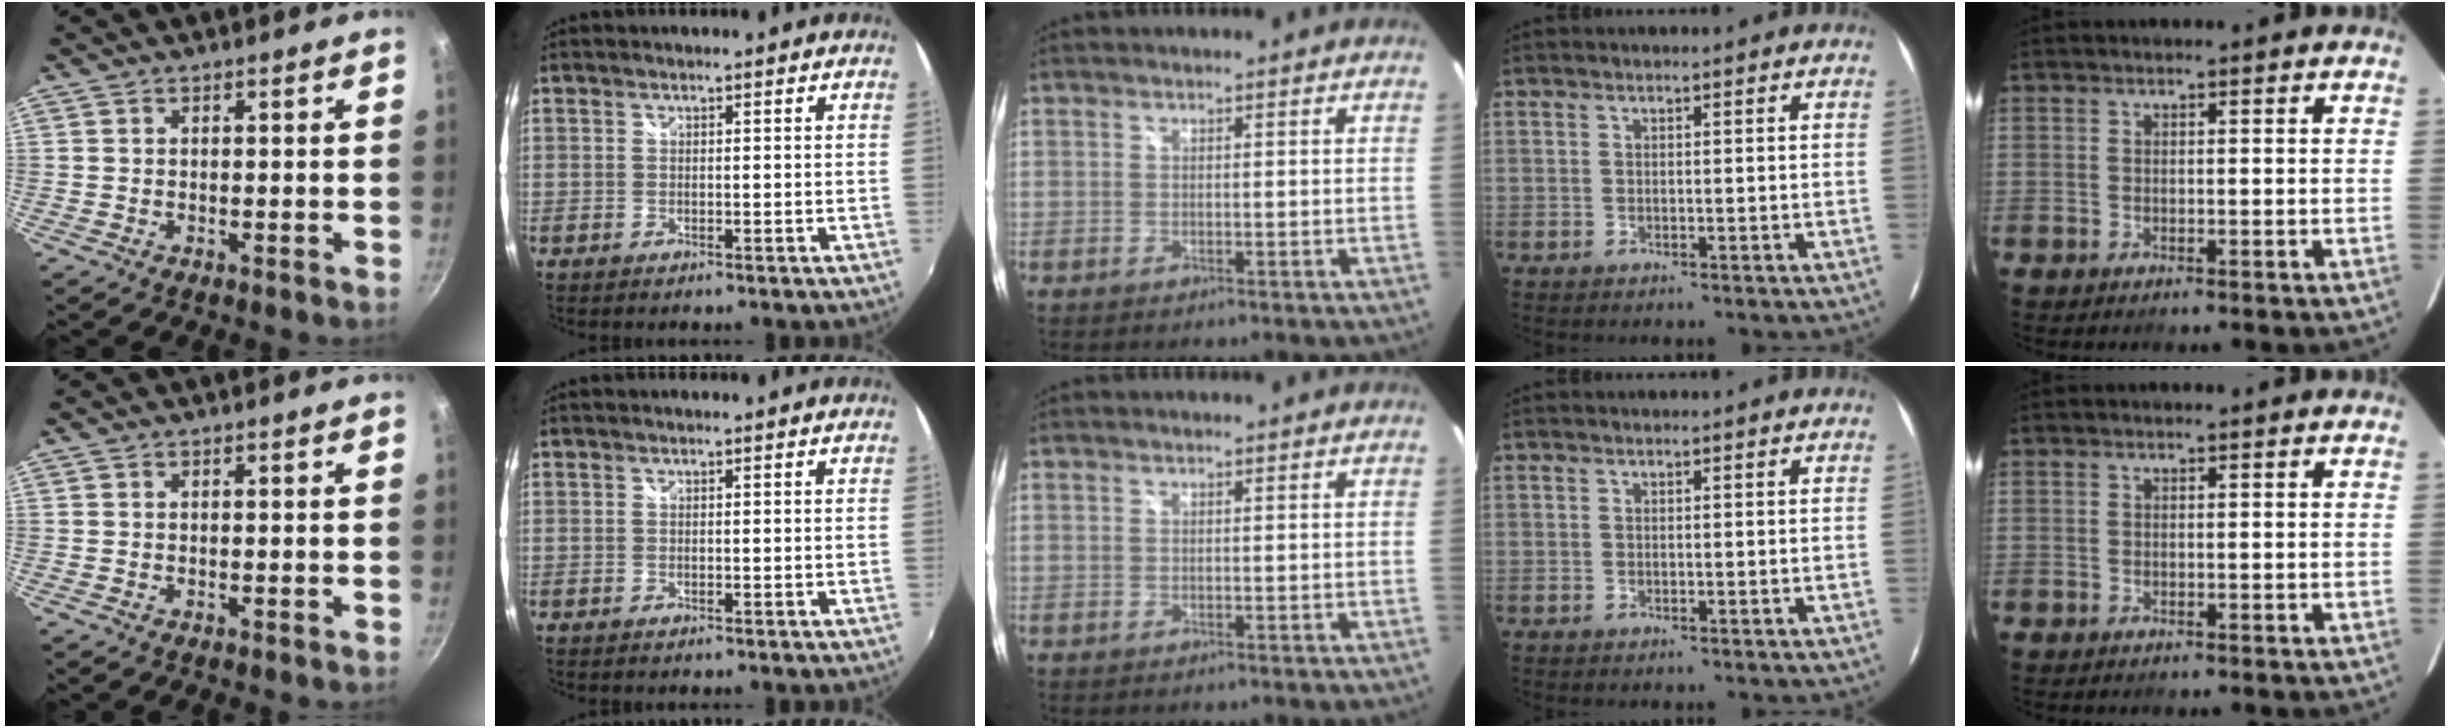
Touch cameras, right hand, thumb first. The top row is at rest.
{}